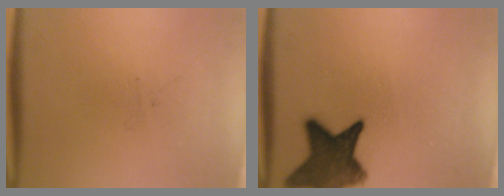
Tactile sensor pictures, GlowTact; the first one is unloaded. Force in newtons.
{"total": 11.4}